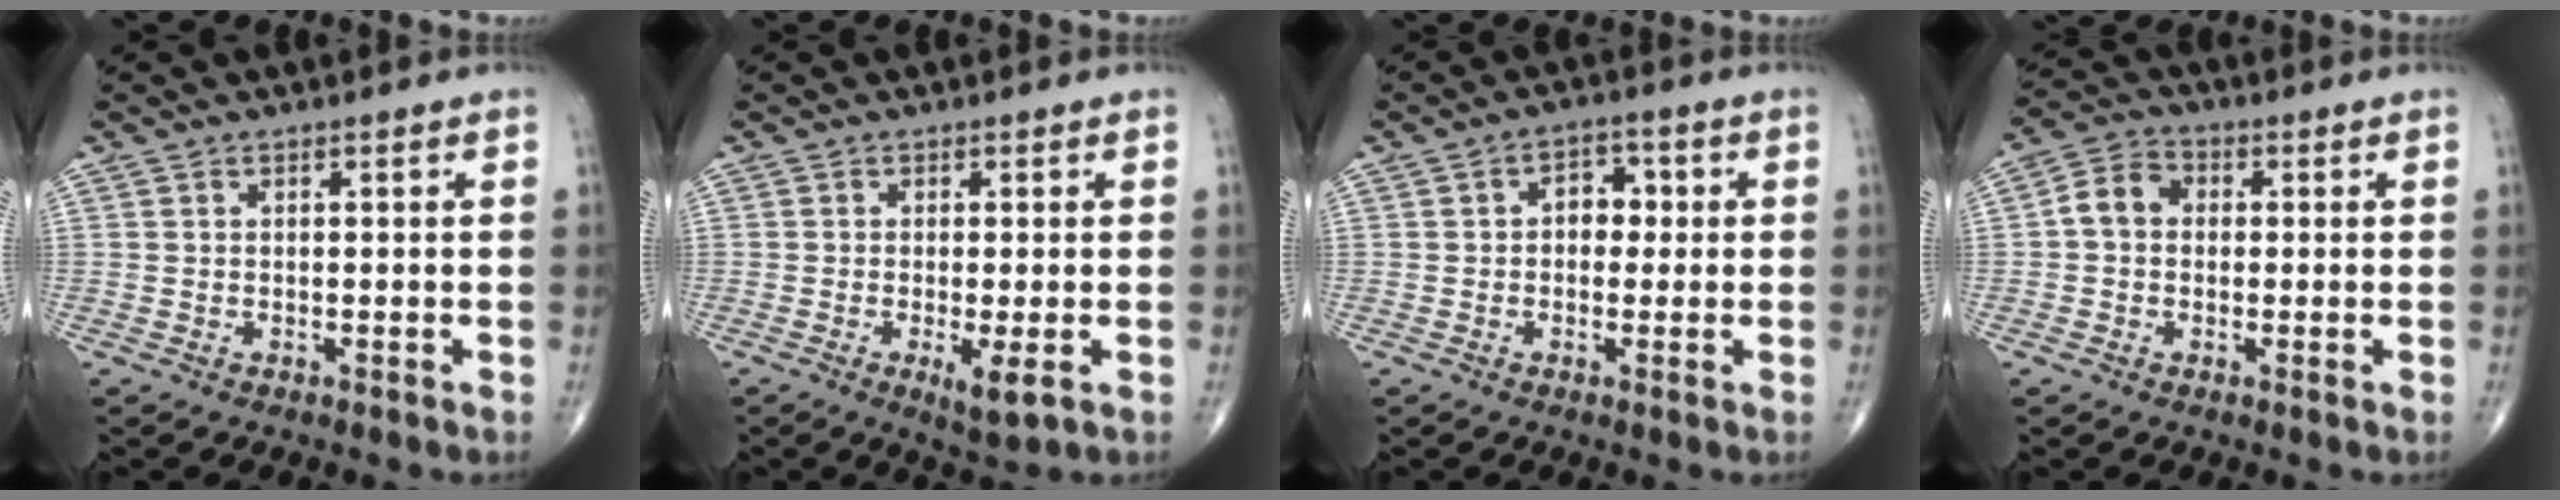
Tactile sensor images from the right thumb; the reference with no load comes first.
{"total": 4.1, "force": [-1.2, 0.9, 3.8], "torque": [-0.067, -0.013, -0.021]}
{"total": 4.7, "force": [0.4, 3.4, 3.2], "torque": [-0.021, 0.012, -0.002]}
{"total": 5.7, "force": [0.1, 4.5, 3.4], "torque": [-0.050, 0.020, -0.010]}